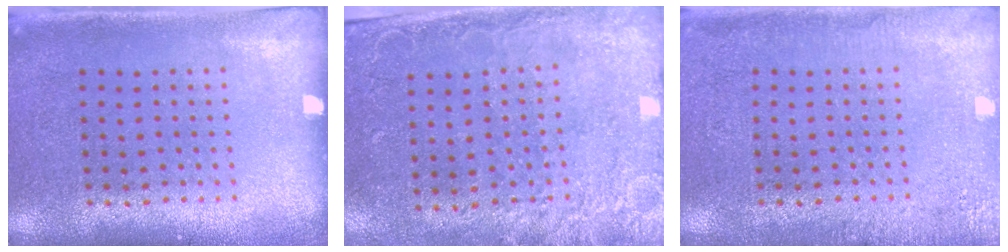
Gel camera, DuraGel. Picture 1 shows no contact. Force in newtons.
{"total": 2.6, "press": 2.1, "slide": 1.5}
{"total": 2.8, "press": 2.8, "slide": 0.3}